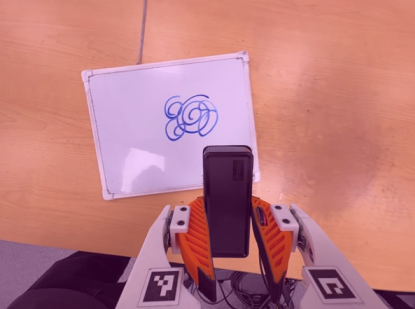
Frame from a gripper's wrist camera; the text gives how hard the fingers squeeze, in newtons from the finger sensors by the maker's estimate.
{"total": 5.5, "left": 4.2, "right": 6.8}